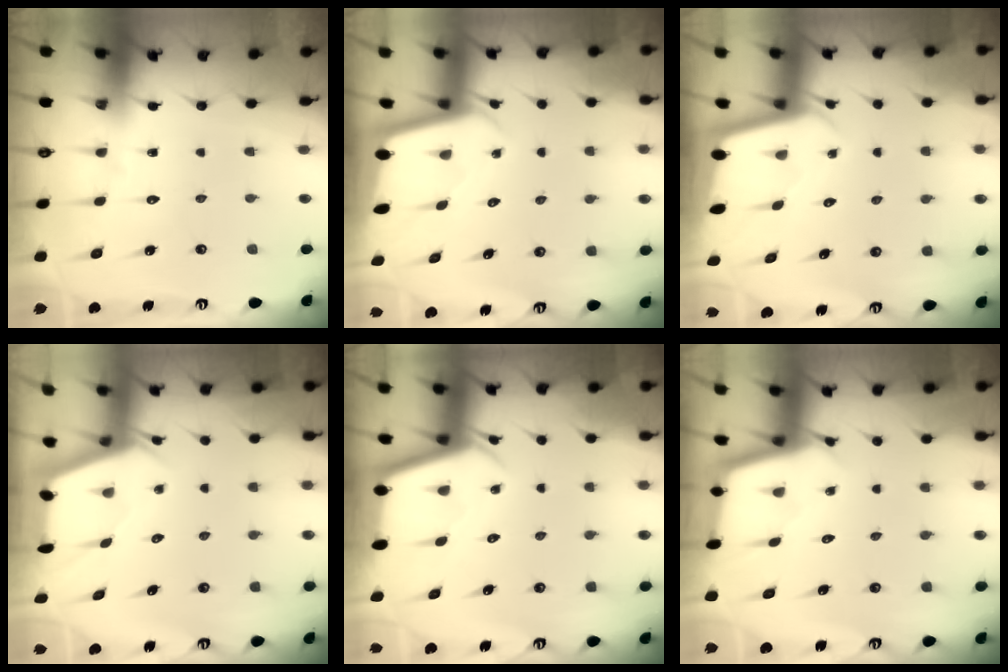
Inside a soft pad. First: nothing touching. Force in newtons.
{"total": 1.8, "press": 1.7, "slide": 0.1}
{"total": 1.8, "press": 1.8, "slide": 0.1}
{"total": 2.1, "press": 2.0, "slide": 0.3}
{"total": 2.9, "press": 2.9, "slide": 0.3}
{"total": 2.5, "press": 2.5, "slide": 0.2}